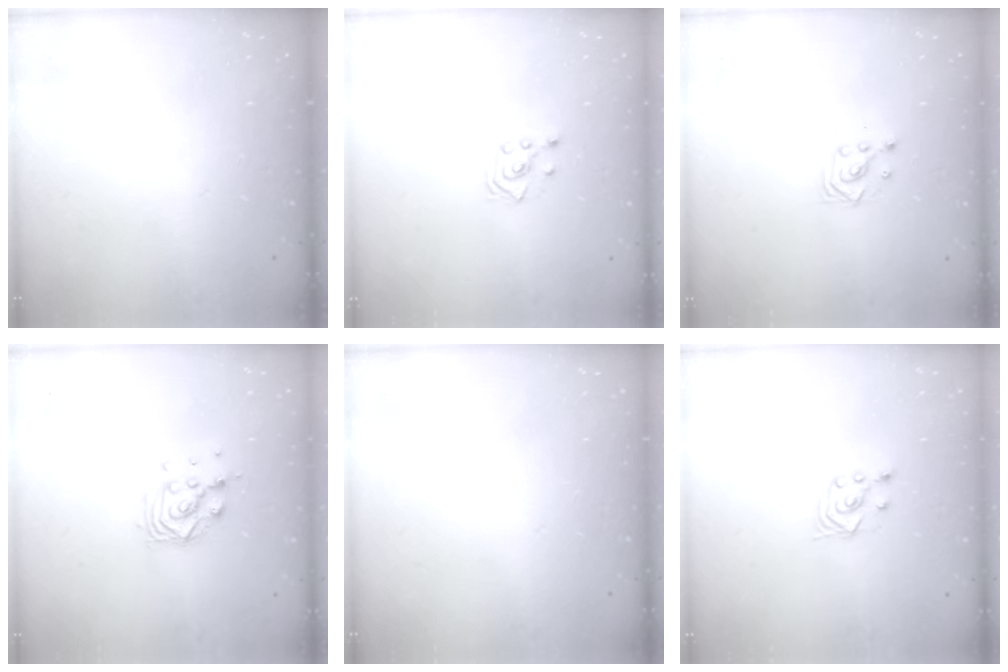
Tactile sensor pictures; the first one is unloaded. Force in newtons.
{"total": 3.7, "press": 3.6, "slide": 0.8}
{"total": 3.4, "press": 3.3, "slide": 0.3}
{"total": 7.8, "press": 7.8, "slide": 0.6}
{"total": 0.0}
{"total": 2.9, "press": 2.5, "slide": 1.4}